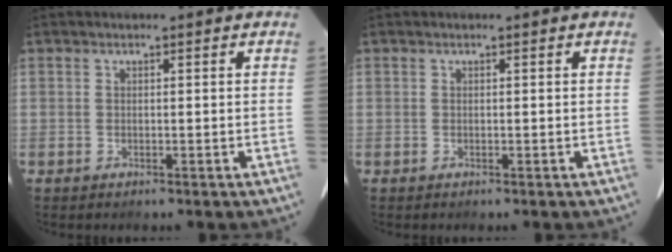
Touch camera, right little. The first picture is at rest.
{"total": 0.0}